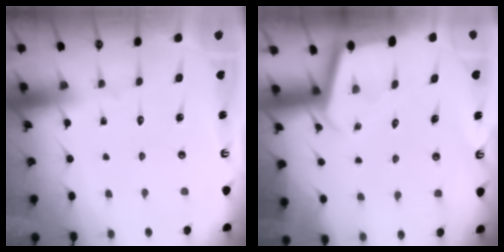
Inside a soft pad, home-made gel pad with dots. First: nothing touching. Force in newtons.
{"total": 1.9, "press": 1.9, "slide": 0.1}